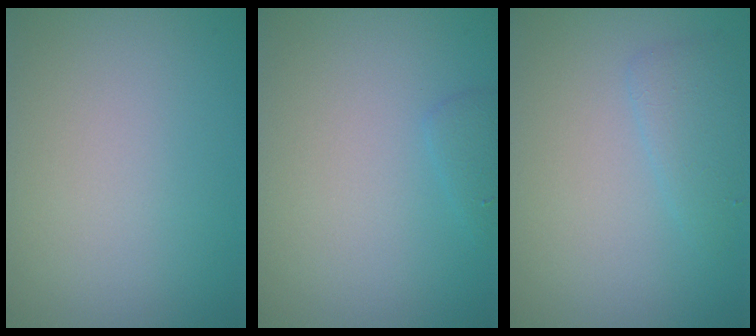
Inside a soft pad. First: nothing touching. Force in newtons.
{"total": 1.0, "press": 1.0, "slide": 0.1}
{"total": 1.9, "press": 1.9, "slide": 0.2}